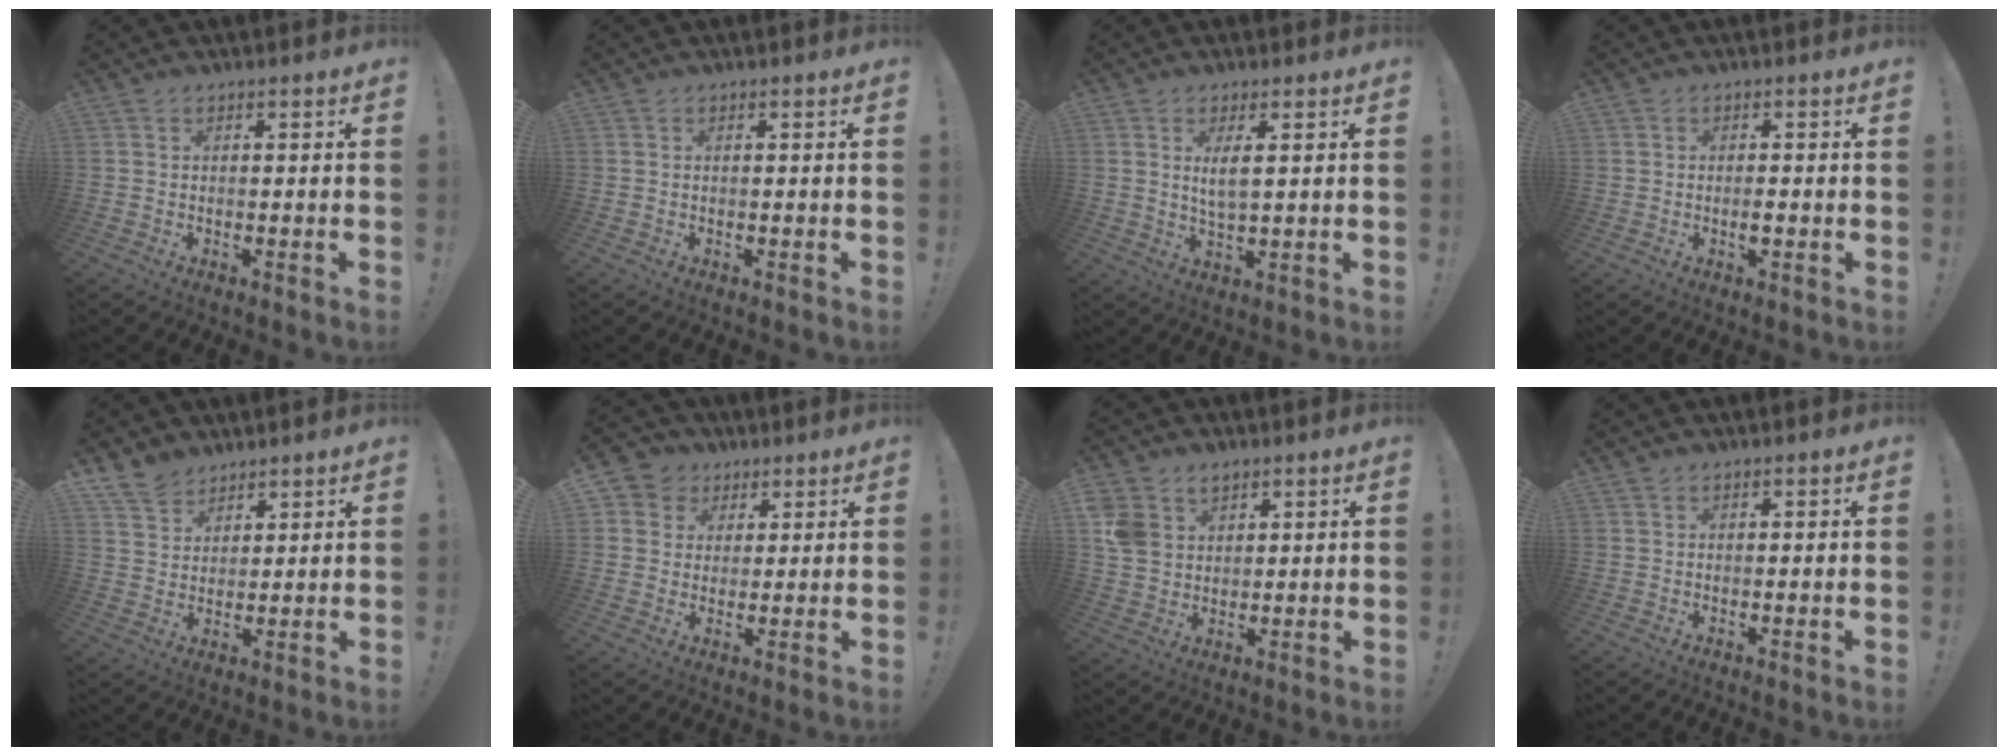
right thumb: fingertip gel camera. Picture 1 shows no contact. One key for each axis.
{"total": 0.0}
{"total": 4.7, "fx": 1.6, "fy": 1.1, "fz": 4.2, "tx": -0.070, "ty": -0.010, "tz": 0.025}
{"total": 2.5, "fx": -0.8, "fy": 2.1, "fz": 1.2, "tx": -0.008, "ty": 0.002, "tz": -0.014}
{"total": 7.7, "fx": 6.2, "fy": 4.4, "fz": 1.2, "tx": -0.023, "ty": -0.042, "tz": 0.121}
{"total": 6.8, "fx": 2.0, "fy": 6.4, "fz": 1.0, "tx": -0.017, "ty": -0.006, "tz": 0.043}
{"total": 8.0, "fx": 4.4, "fy": 6.1, "fz": 2.9, "tx": -0.057, "ty": -0.015, "tz": 0.092}
{"total": 0.5, "fx": 0.5, "fy": 0.2, "fz": 0.0, "tx": 0.005, "ty": -0.001, "tz": 0.009}